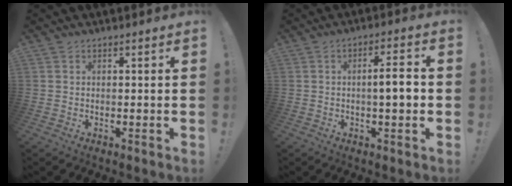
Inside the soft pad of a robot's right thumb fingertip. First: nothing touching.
{"total": 6.5, "force": [-0.6, 0.8, 6.4], "torque": [-0.103, 0.005, -0.017]}